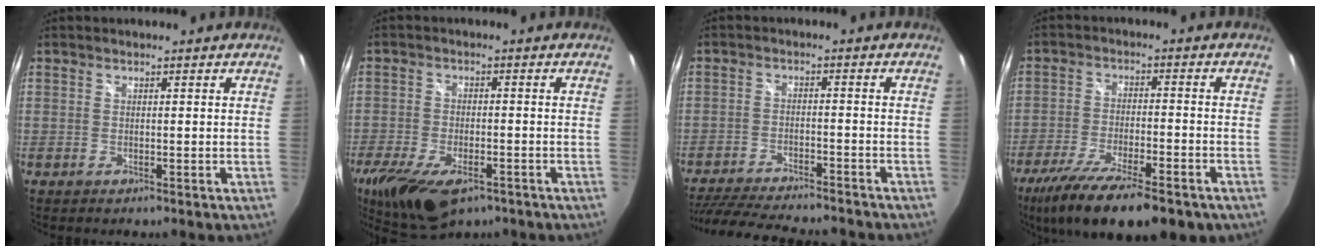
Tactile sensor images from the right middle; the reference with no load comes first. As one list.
[{"total": 16.4, "force": [-10.0, 7.5, 10.6], "torque": [-0.239, -0.045, -0.161]}, {"total": 19.1, "force": [-16.6, 3.9, 8.6], "torque": [-0.174, -0.028, -0.249]}, {"total": 19.3, "force": [-13.9, 5.8, 12.1], "torque": [-0.236, -0.053, -0.222]}]